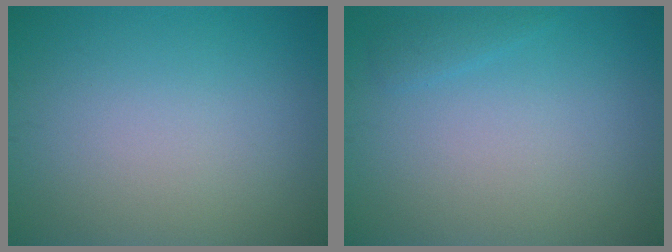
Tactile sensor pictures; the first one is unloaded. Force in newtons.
{"total": 0.9, "press": 0.9, "slide": 0.1}